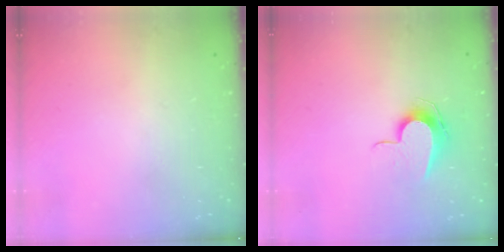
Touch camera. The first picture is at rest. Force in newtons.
{"total": 8.4, "press": 8.3, "slide": 0.7}